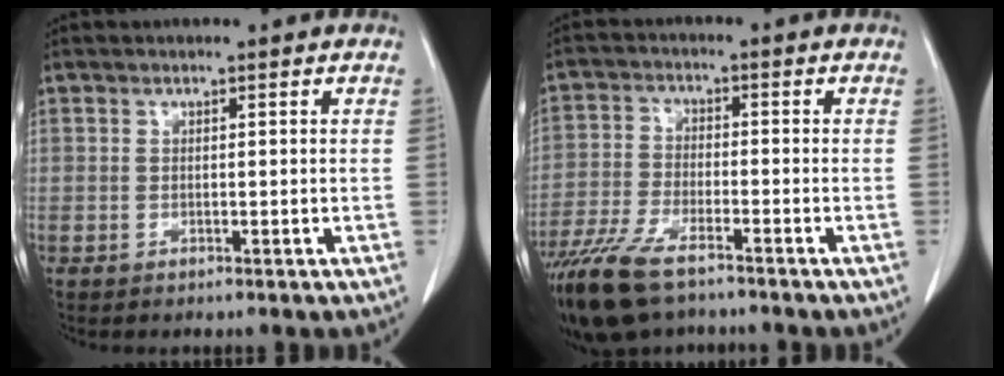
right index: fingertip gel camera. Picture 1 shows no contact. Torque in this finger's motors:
{"motor_torque": [1.13, -1.01, 0.67, 0.12]}